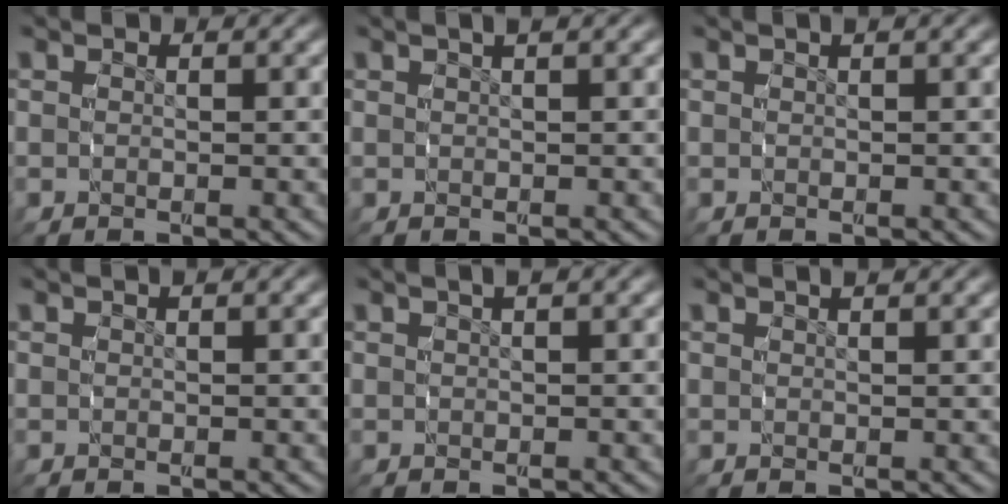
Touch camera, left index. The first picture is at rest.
{"total": 1.7, "force": [1.2, 0.1, 1.2], "torque": [-0.011, 0.012, 0.016]}
{"total": 0.9, "force": [0.6, 0.0, 0.7], "torque": [-0.004, 0.008, 0.007]}
{"total": 0.6, "force": [0.4, -0.1, 0.4], "torque": [-0.003, 0.005, 0.004]}
{"total": 1.7, "force": [1.1, 0.2, 1.3], "torque": [-0.011, 0.014, 0.013]}
{"total": 1.4, "force": [1.2, 0.0, 0.8], "torque": [-0.006, 0.005, 0.016]}